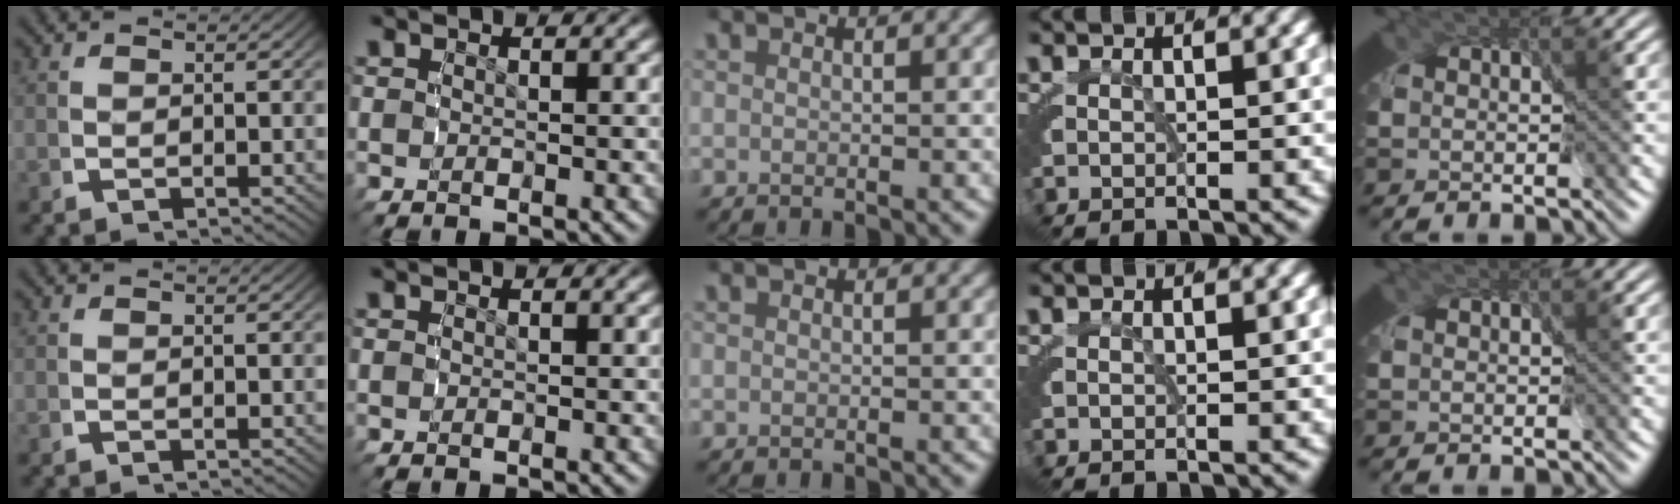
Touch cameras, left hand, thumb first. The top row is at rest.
{}